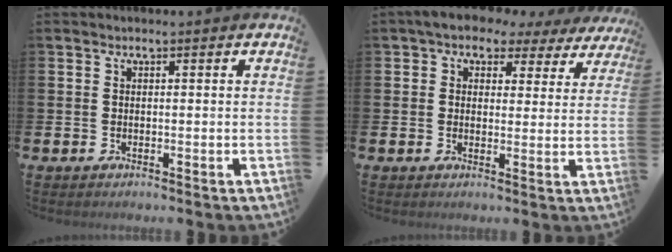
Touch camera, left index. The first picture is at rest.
{"total": 4.1, "force": [2.9, 2.6, 1.1], "torque": [-0.033, -0.016, 0.045]}